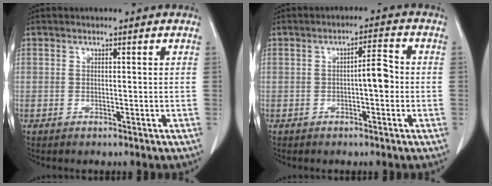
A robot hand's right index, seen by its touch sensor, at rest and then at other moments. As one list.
[{"total": 3.8, "force": [-0.6, 0.8, 3.6], "torque": [-0.052, 0.010, -0.009]}]